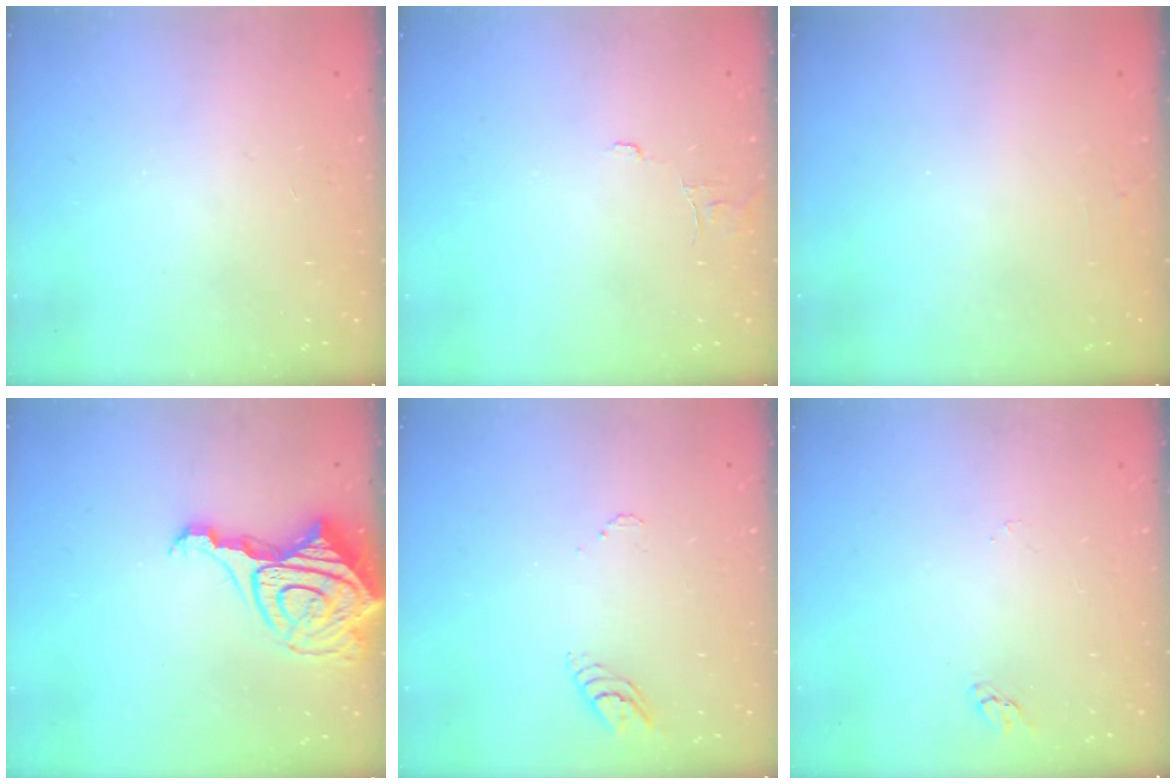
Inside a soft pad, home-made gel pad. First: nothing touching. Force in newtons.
{"total": 5.1, "press": 5.1, "slide": 0.4}
{"total": 2.5, "press": 2.5, "slide": 0.2}
{"total": 14.2, "press": 14.2, "slide": 1.4}
{"total": 3.9, "press": 3.9, "slide": 0.4}
{"total": 2.2, "press": 2.2, "slide": 0.2}